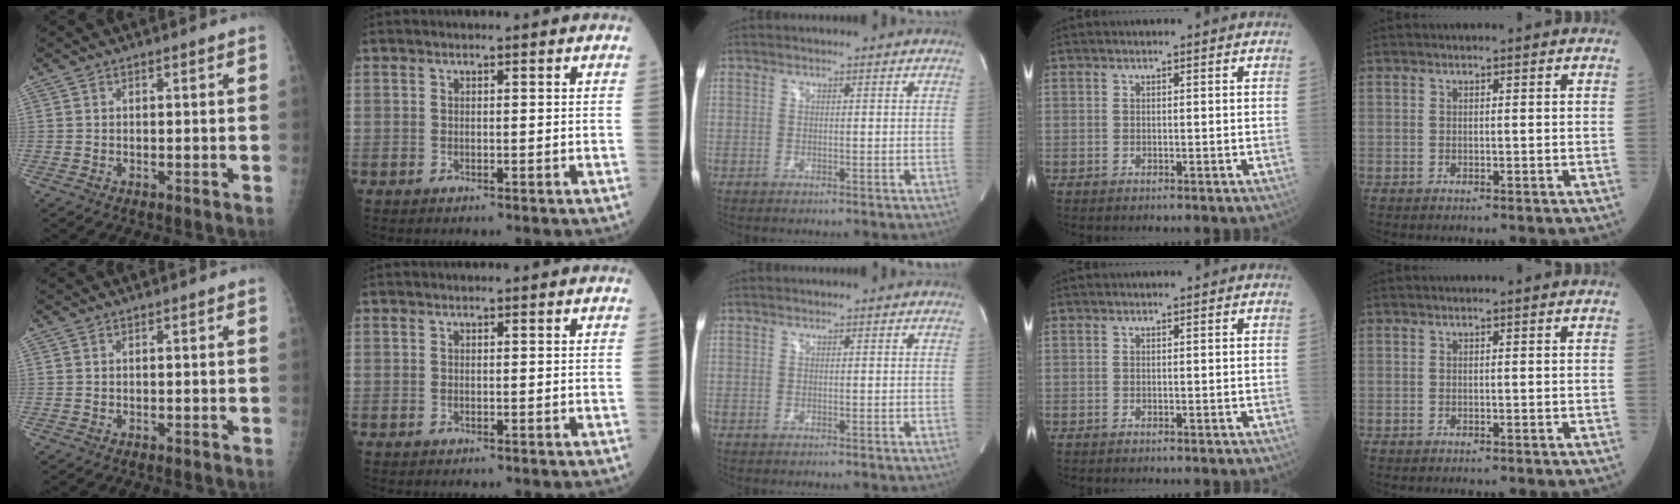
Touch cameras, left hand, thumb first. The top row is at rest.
{}